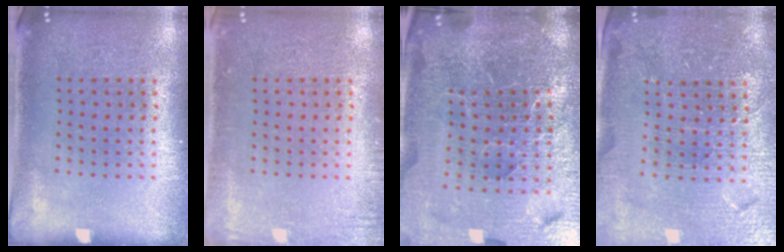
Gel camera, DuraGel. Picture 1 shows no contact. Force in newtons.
{"total": 1.7, "press": 1.7, "slide": 0.2}
{"total": 7.1, "press": 6.1, "slide": 3.6}
{"total": 4.2, "press": 4.0, "slide": 1.3}